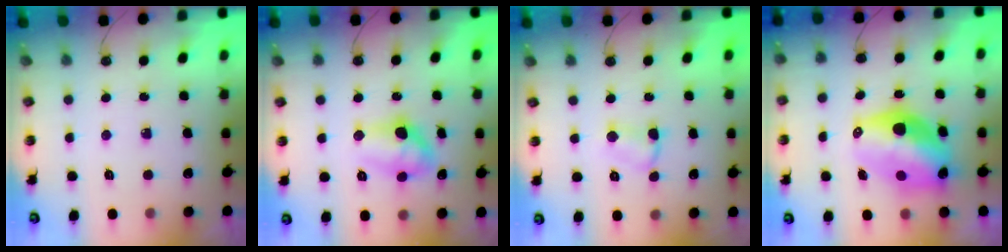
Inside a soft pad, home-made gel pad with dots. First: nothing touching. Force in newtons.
{"total": 9.7, "press": 9.7, "slide": 0.8}
{"total": 4.1, "press": 4.1, "slide": 0.5}
{"total": 13.1, "press": 13.1, "slide": 0.9}